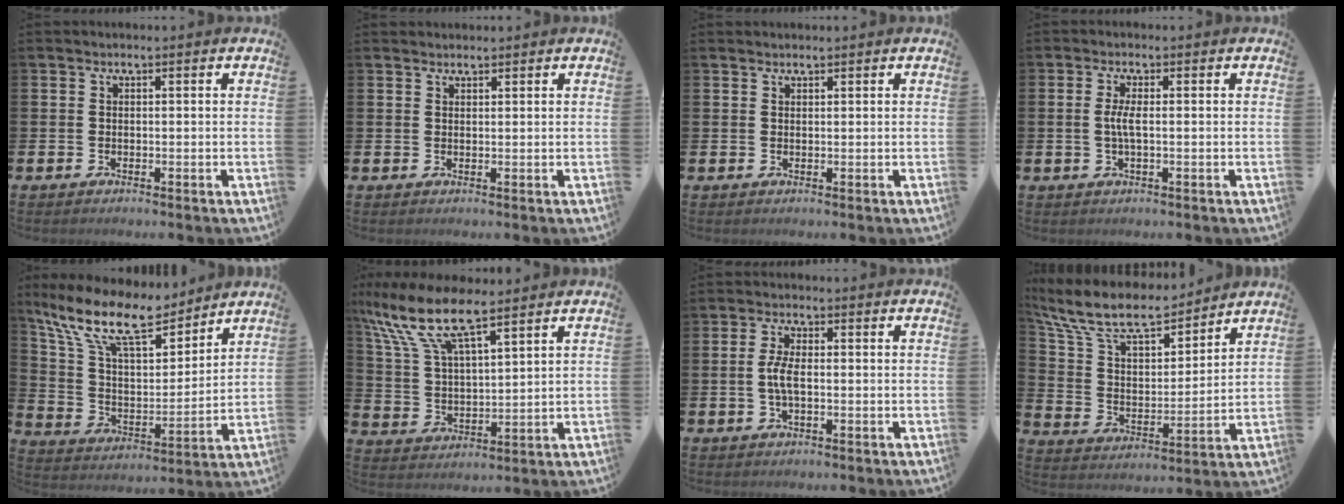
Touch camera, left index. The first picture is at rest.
{"total": 1.4, "force": [1.3, 0.4, -0.1], "torque": [0.011, -0.003, 0.023]}
{"total": 1.0, "force": [1.0, 0.2, 0.0], "torque": [0.011, -0.003, 0.016]}
{"total": 2.3, "force": [-0.1, 0.6, 2.2], "torque": [-0.046, 0.002, -0.002]}
{"total": 13.9, "force": [11.3, 4.4, 6.7], "torque": [-0.171, -0.061, 0.200]}
{"total": 10.9, "force": [8.6, 3.2, 6.0], "torque": [-0.152, -0.030, 0.152]}
{"total": 3.4, "force": [-0.1, 1.3, 3.2], "torque": [-0.070, 0.003, -0.005]}
{"total": 11.0, "force": [9.7, 3.1, 4.1], "torque": [-0.128, -0.059, 0.171]}